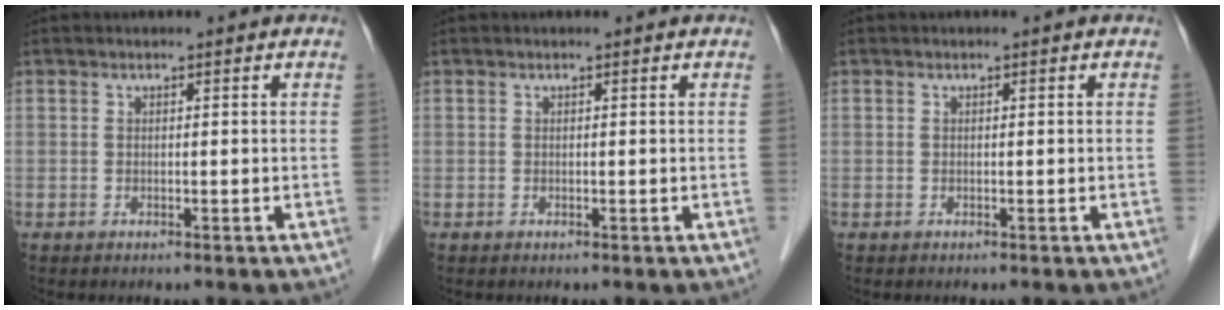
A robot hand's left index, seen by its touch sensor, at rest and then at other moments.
{"total": 0.0}
{"total": 0.0}